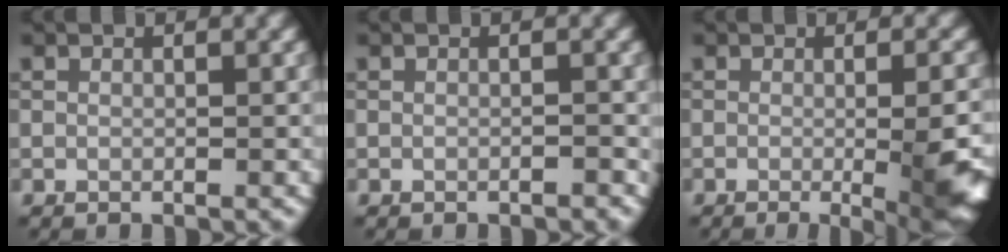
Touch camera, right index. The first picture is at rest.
{"total": 0.5, "force": [-0.4, 0.1, 0.3], "torque": [-0.003, 0.002, -0.006]}
{"total": 7.4, "force": [-1.5, 2.1, 6.9], "torque": [-0.077, -0.009, -0.011]}